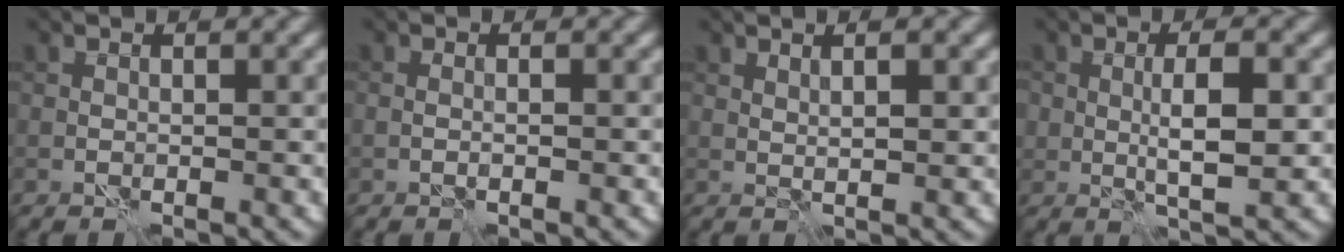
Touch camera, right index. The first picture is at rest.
{"total": 0.0}
{"total": 1.5, "force": [0.7, 0.2, 1.4], "torque": [-0.022, -0.003, 0.014]}
{"total": 3.8, "force": [-0.1, 1.2, 3.6], "torque": [-0.064, -0.002, 0.001]}